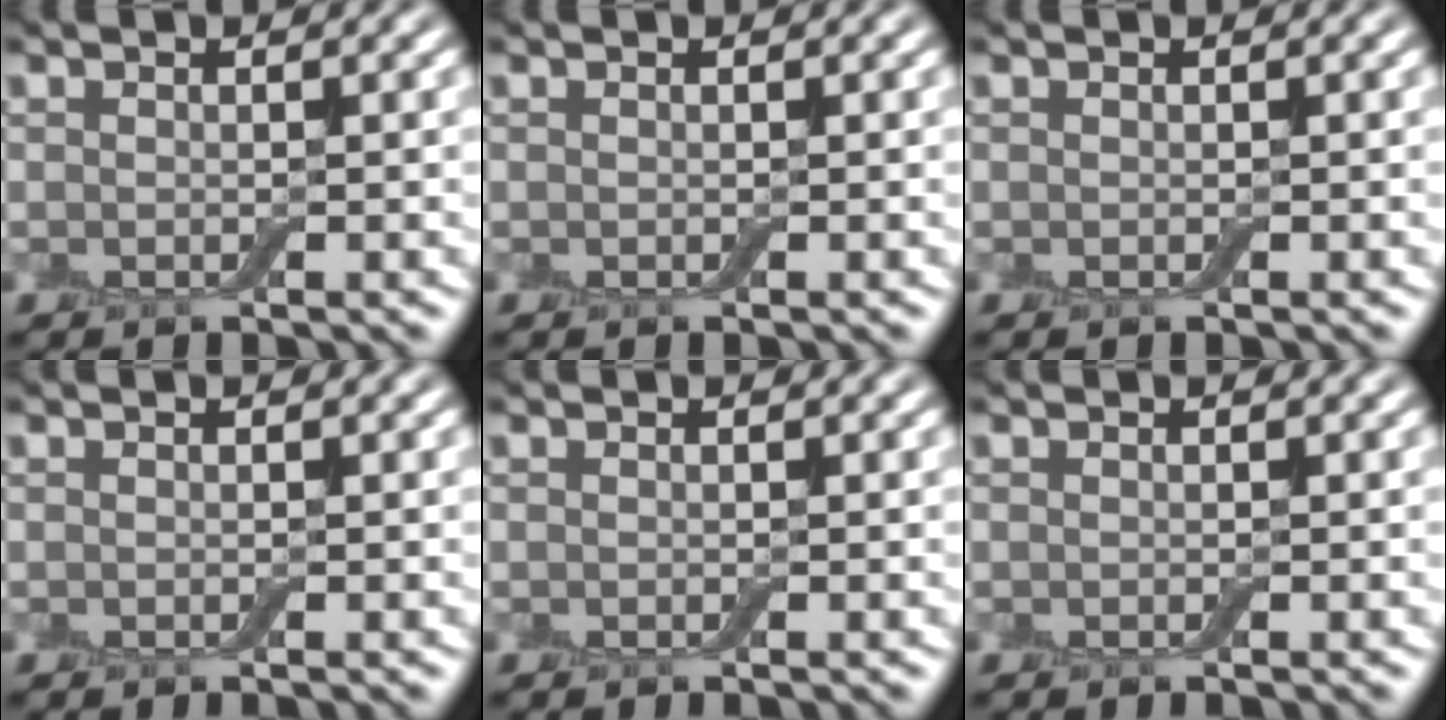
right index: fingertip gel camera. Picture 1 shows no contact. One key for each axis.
{"total": 0.0}
{"total": 0.0}
{"total": 0.0}
{"total": 0.0}
{"total": 0.0}